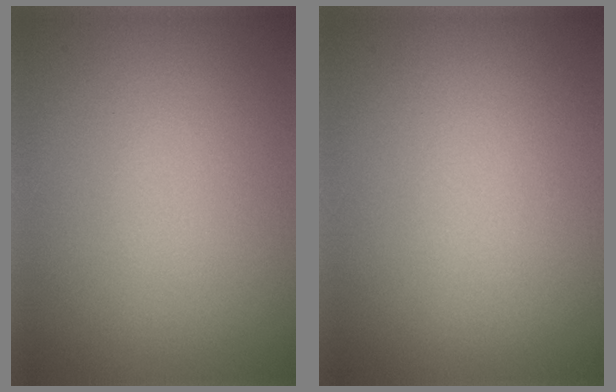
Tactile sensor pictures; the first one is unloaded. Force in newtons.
{"total": 0.0}